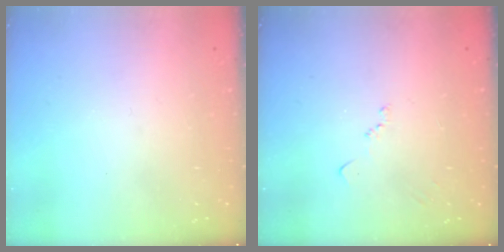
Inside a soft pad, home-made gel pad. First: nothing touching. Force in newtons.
{"total": 6.6, "press": 6.5, "slide": 0.8}